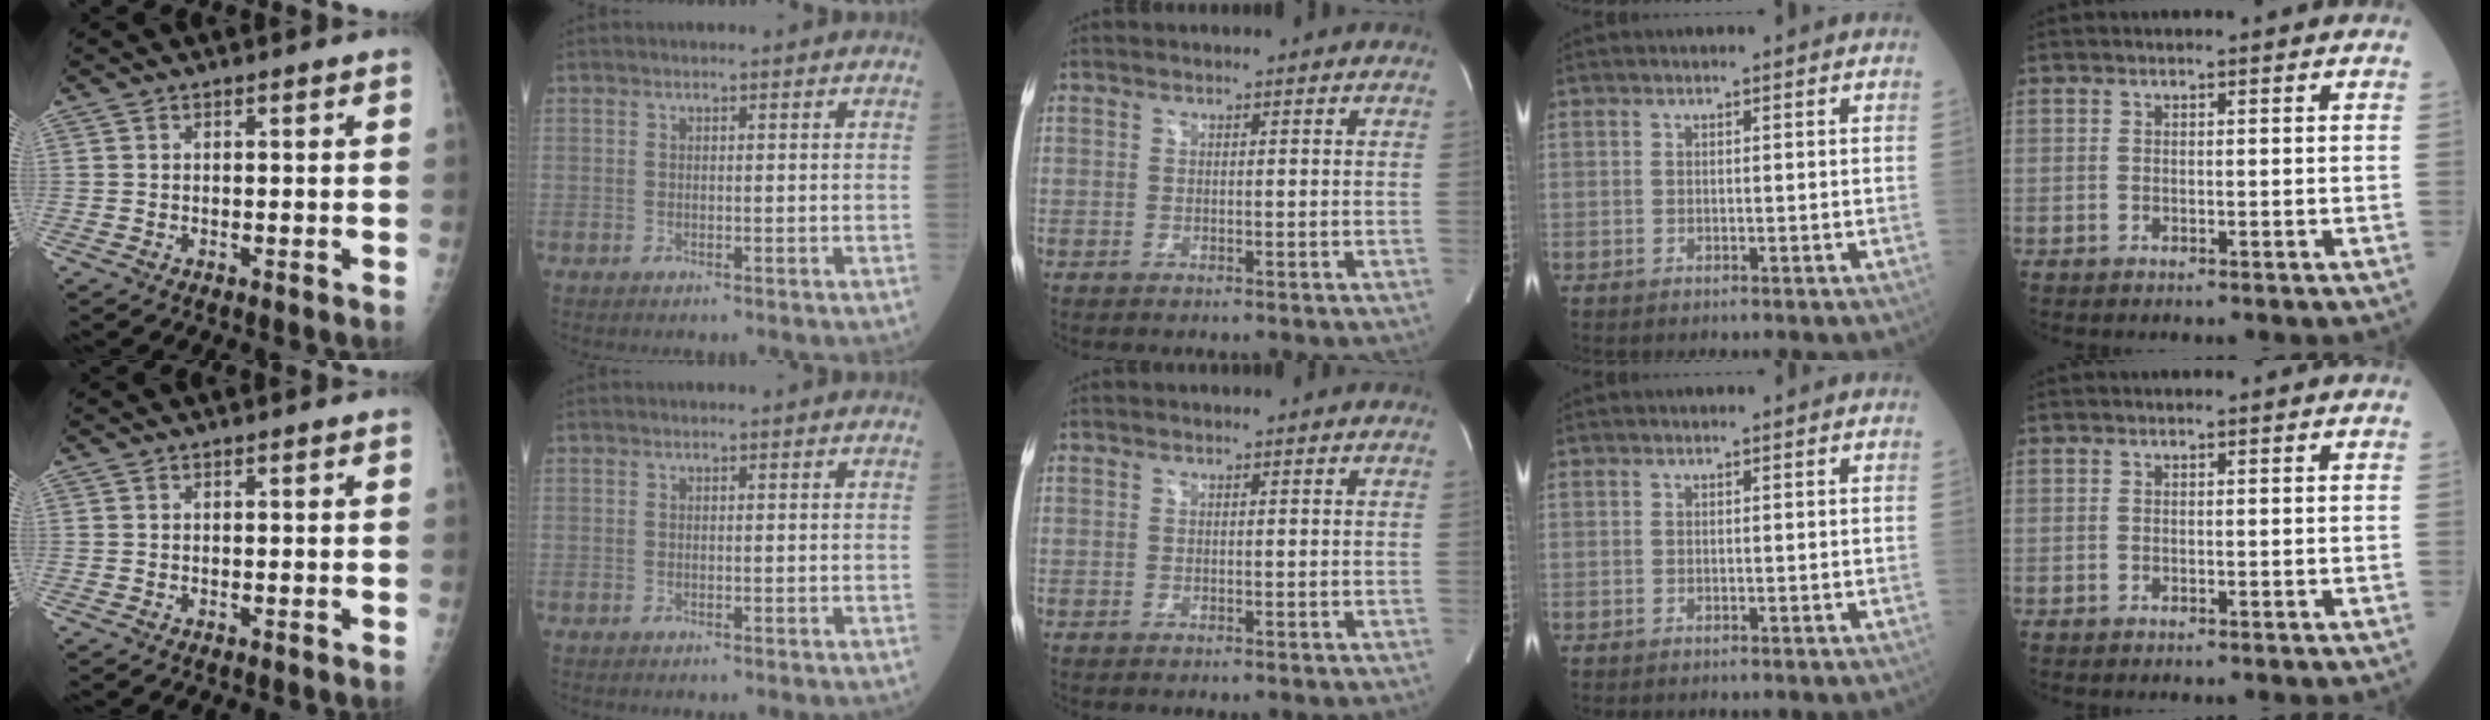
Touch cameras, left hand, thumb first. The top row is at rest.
{}